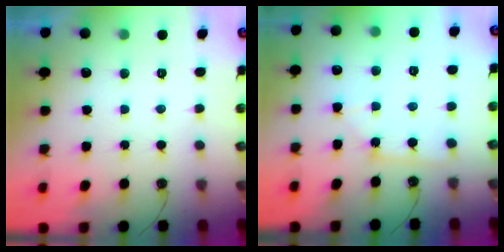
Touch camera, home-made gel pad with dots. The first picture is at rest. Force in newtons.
{"total": 3.5, "press": 3.5, "slide": 0.5}